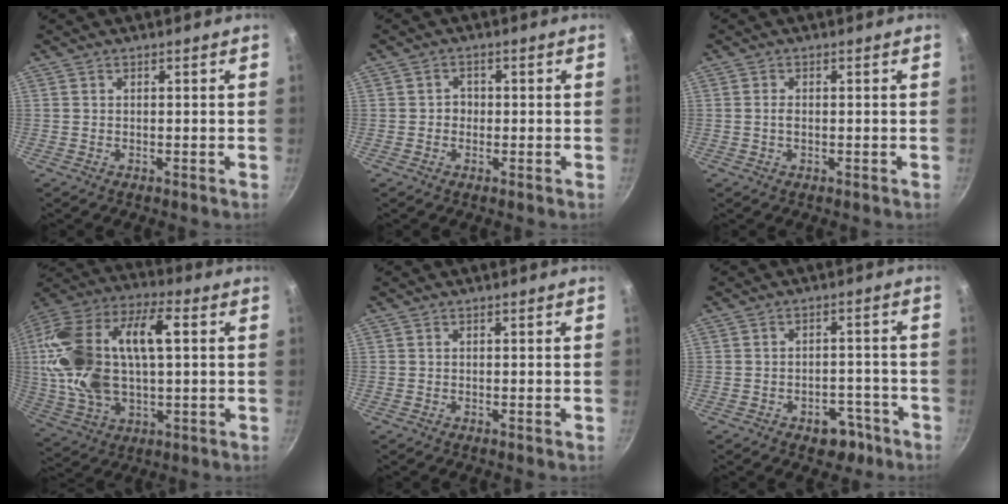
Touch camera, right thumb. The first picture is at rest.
{"total": 2.0, "force": [-0.3, 1.8, 0.8], "torque": [0.002, 0.007, -0.009]}
{"total": 1.4, "force": [-0.1, 0.8, 1.1], "torque": [-0.023, 0.000, -0.002]}
{"total": 25.5, "force": [3.2, 12.7, 21.8], "torque": [-0.456, 0.018, 0.053]}
{"total": 0.0}
{"total": 5.6, "force": [-3.3, 3.6, 2.6], "torque": [-0.012, 0.033, -0.042]}